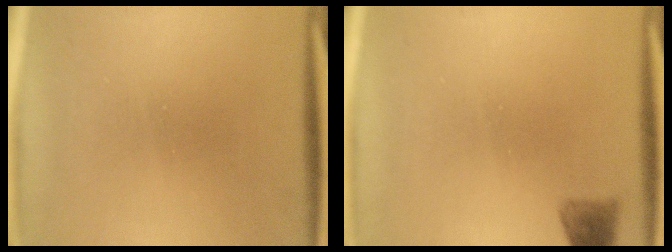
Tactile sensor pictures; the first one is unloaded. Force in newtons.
{"total": 2.0}